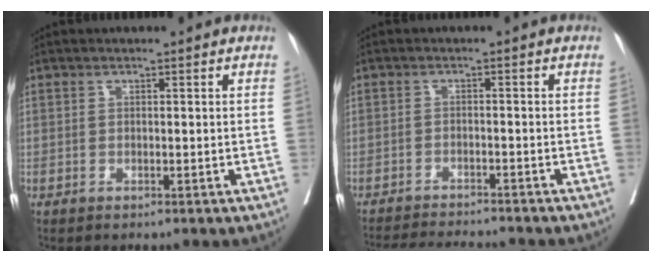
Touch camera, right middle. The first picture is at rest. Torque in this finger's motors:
{"motor_torque": [0.10, -0.17, 0.06, 0.03]}